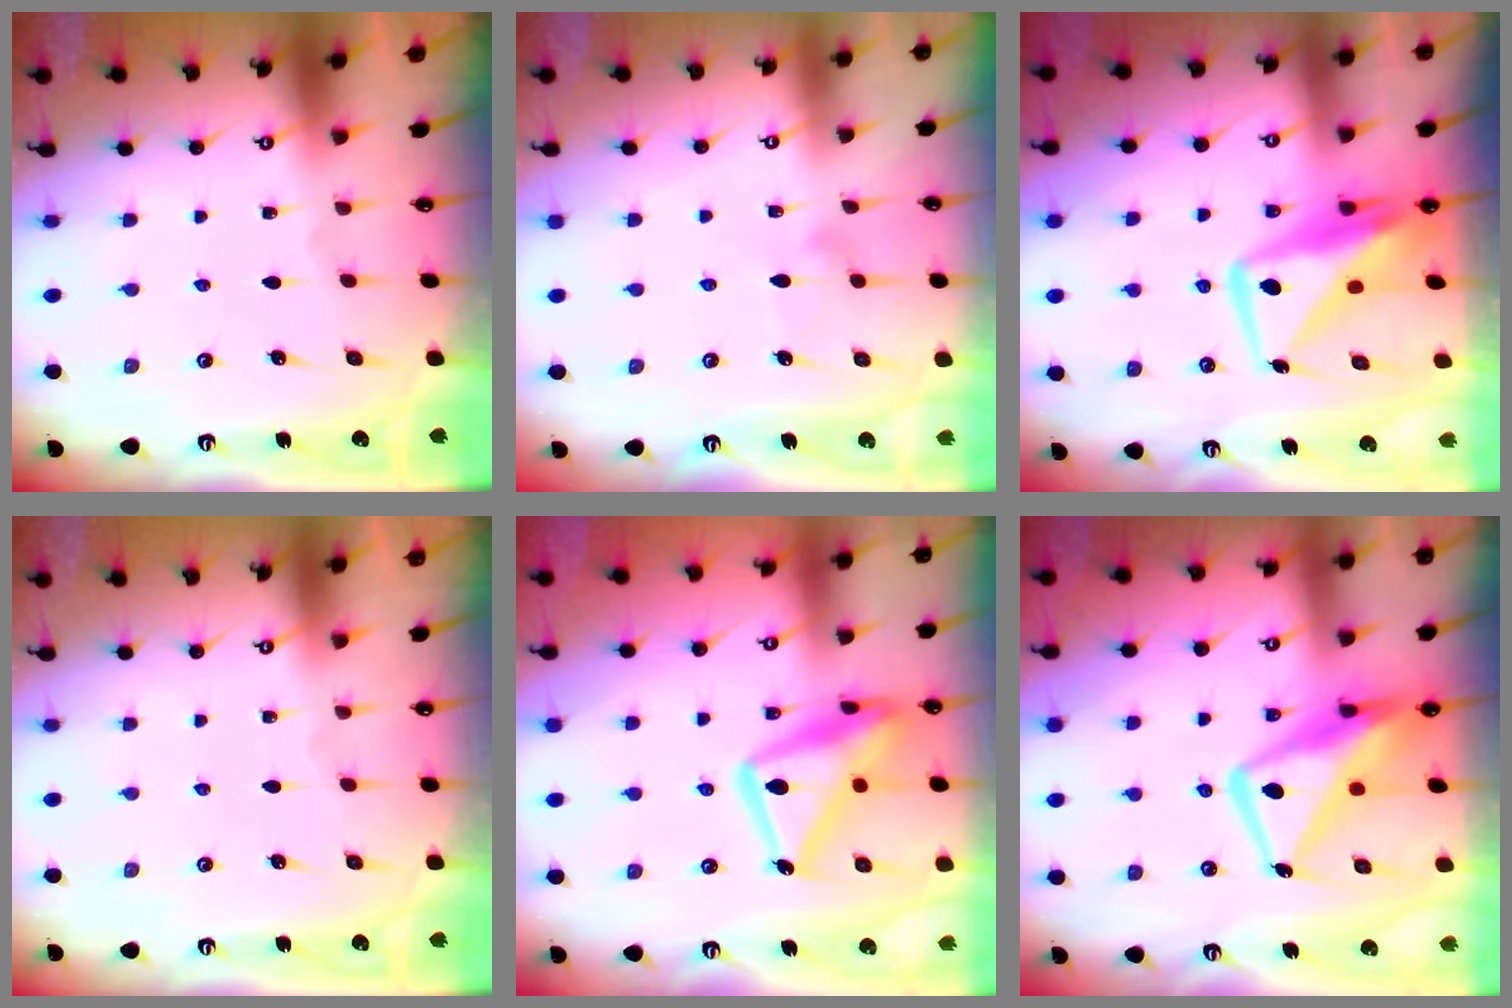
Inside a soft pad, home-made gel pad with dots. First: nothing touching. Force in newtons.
{"total": 8.3, "press": 8.2, "slide": 0.4}
{"total": 11.3, "press": 11.3, "slide": 1.0}
{"total": 0.0}
{"total": 18.8, "press": 18.7, "slide": 1.6}
{"total": 15.5, "press": 15.4, "slide": 1.7}